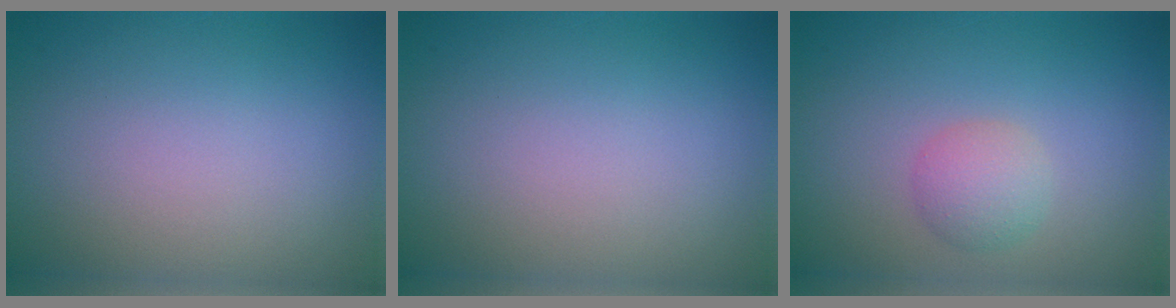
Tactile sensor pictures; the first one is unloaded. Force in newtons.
{"total": 0.0}
{"total": 2.3, "press": 2.3, "slide": 0.0}